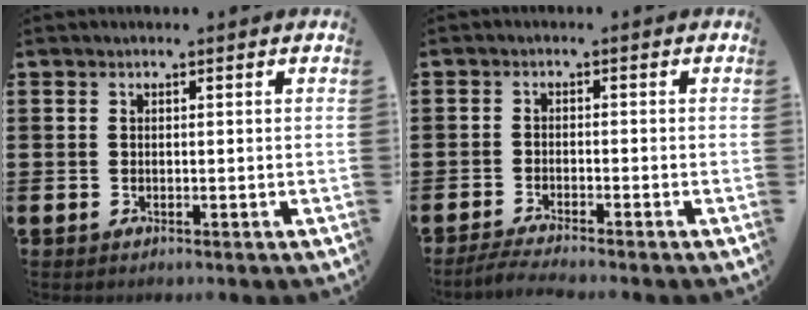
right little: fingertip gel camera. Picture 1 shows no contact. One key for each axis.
{"total": 1.9, "fx": -1.6, "fy": -0.1, "fz": 0.9, "tx": -0.015, "ty": 0.003, "tz": -0.031}